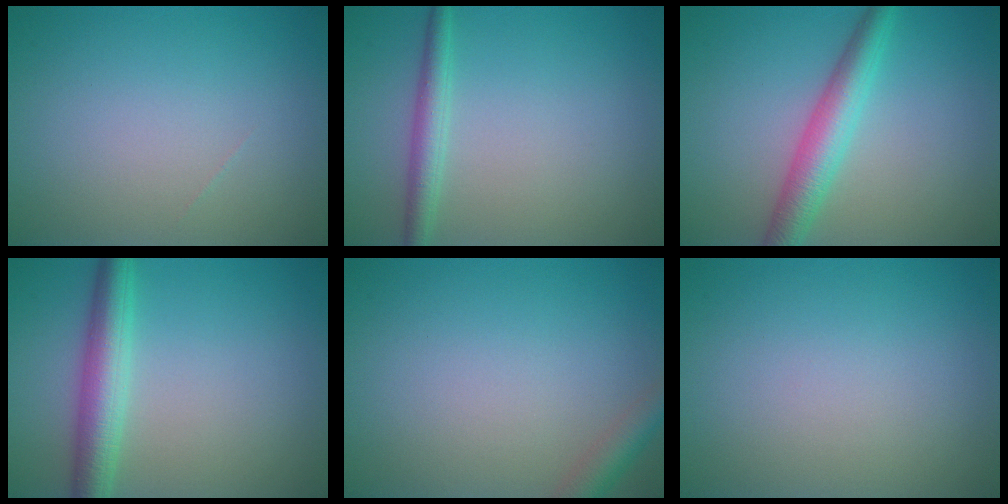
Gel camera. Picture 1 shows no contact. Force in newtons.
{"total": 2.3, "press": 2.3, "slide": 0.1}
{"total": 4.2, "press": 4.2, "slide": 0.1}
{"total": 4.4, "press": 4.4, "slide": 0.1}
{"total": 2.3, "press": 2.3, "slide": 0.1}
{"total": 0.0}